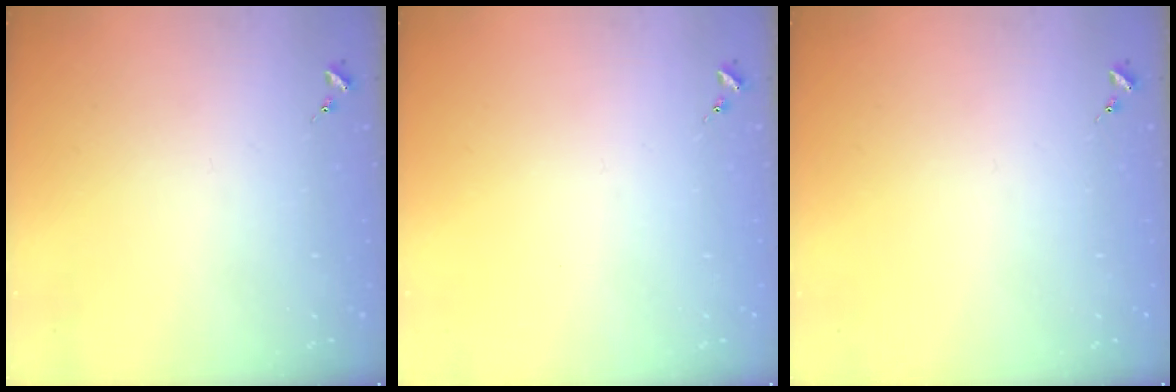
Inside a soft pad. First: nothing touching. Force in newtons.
{"total": 0.0}
{"total": 0.0}